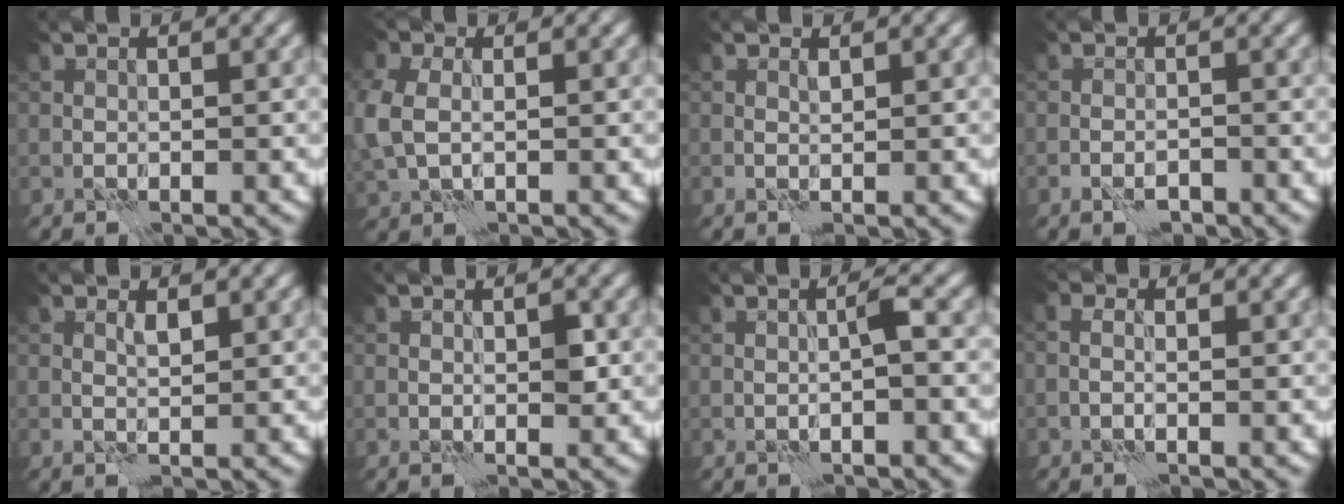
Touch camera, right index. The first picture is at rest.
{"total": 3.9, "force": [0.1, 2.8, 2.7], "torque": [-0.086, 0.000, 0.009]}
{"total": 1.1, "force": [0.9, -0.6, 0.0], "torque": [0.001, 0.002, 0.017]}
{"total": 0.6, "force": [-0.4, 0.0, 0.5], "torque": [-0.007, 0.002, -0.009]}
{"total": 1.2, "force": [1.1, -0.5, 0.3], "torque": [-0.006, 0.000, 0.021]}
{"total": 1.1, "force": [0.5, 0.1, 0.9], "torque": [-0.010, 0.000, 0.012]}
{"total": 1.4, "force": [0.3, -0.7, 1.1], "torque": [-0.017, 0.008, 0.002]}
{"total": 0.9, "force": [-0.3, 0.4, 0.8], "torque": [-0.009, 0.006, -0.020]}